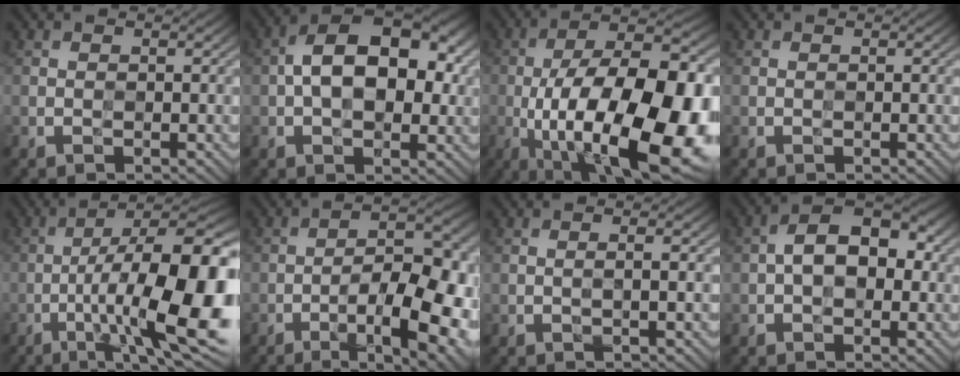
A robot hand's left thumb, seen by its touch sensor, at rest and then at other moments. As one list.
[{"total": 12.2, "force": [1.3, 7.0, 9.9], "torque": [-0.152, 0.020, 0.013]}, {"total": 21.4, "force": [-6.1, 8.1, 18.9], "torque": [-0.310, -0.002, -0.100]}, {"total": 0.0}, {"total": 20.3, "force": [-5.0, 5.6, 18.9], "torque": [-0.262, -0.008, -0.073]}, {"total": 14.9, "force": [-5.8, 4.9, 12.8], "torque": [-0.176, 0.007, -0.081]}, {"total": 2.1, "force": [0.0, 0.2, 2.1], "torque": [-0.035, 0.002, -0.004]}, {"total": 7.2, "force": [0.6, 4.4, 5.7], "torque": [-0.080, 0.015, 0.000]}]